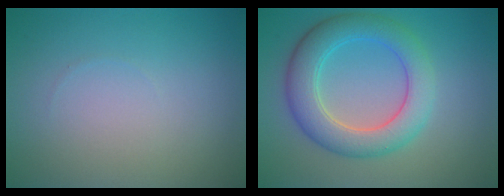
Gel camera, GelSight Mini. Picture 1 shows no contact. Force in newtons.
{"total": 5.8, "press": 5.8, "slide": 0.3}